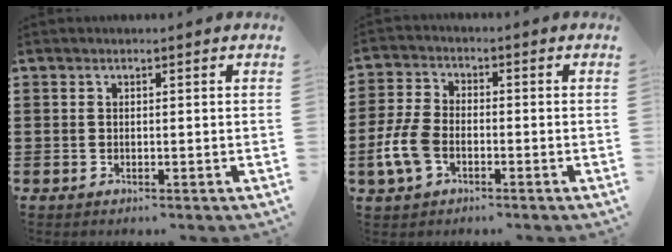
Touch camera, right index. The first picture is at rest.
{"total": 6.1, "force": [-2.4, 3.7, 4.2], "torque": [-0.115, -0.003, -0.052]}